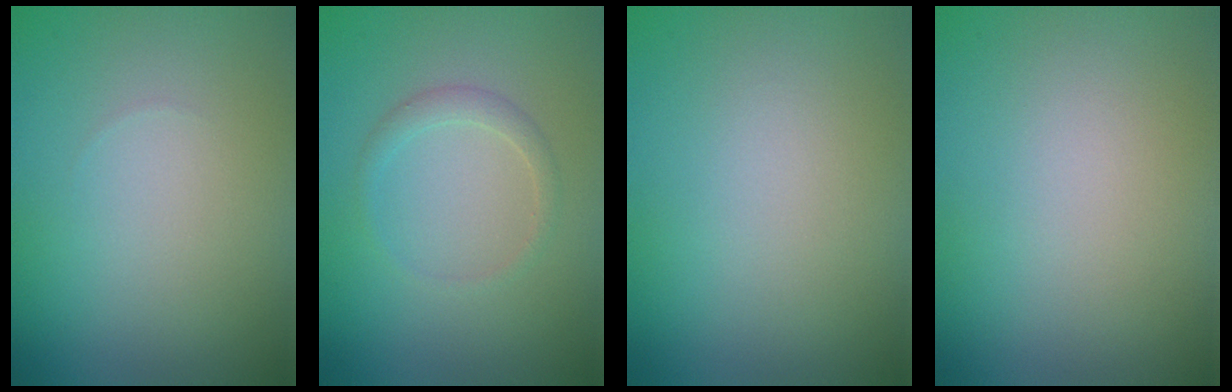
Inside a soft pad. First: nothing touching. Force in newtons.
{"total": 1.4, "press": 1.4, "slide": 0.1}
{"total": 0.0}
{"total": 0.0}